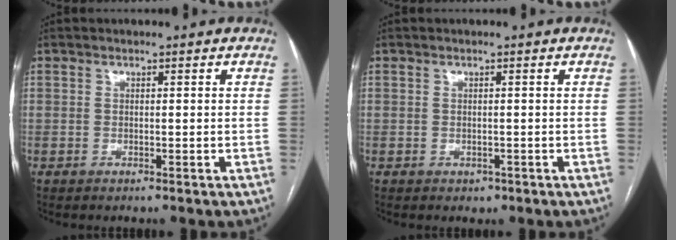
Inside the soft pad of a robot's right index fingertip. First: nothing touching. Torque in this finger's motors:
{"motor_torque": [-0.02, 0.00, -0.01, 0.01]}